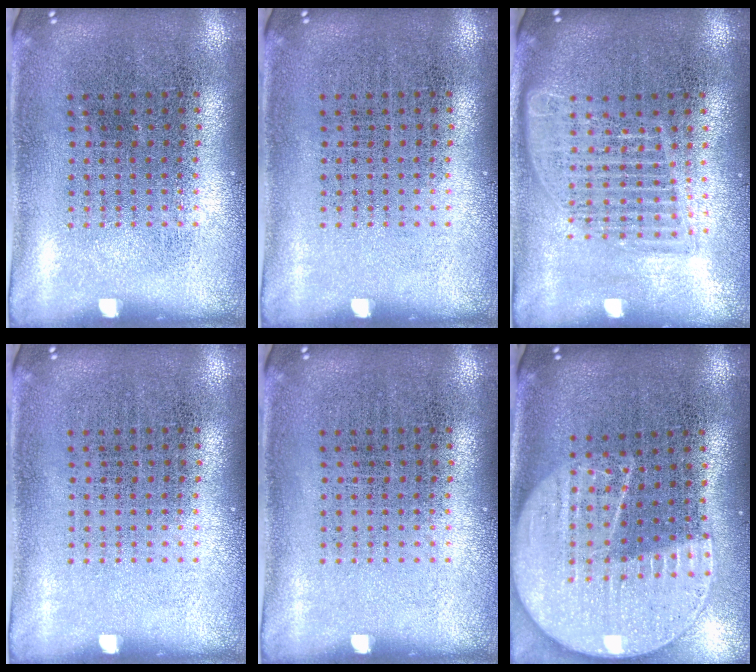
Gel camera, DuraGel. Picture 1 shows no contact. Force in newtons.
{"total": 0.0}
{"total": 1.6, "press": 1.4, "slide": 0.8}
{"total": 0.0}
{"total": 0.0}
{"total": 2.3, "press": 2.0, "slide": 1.1}